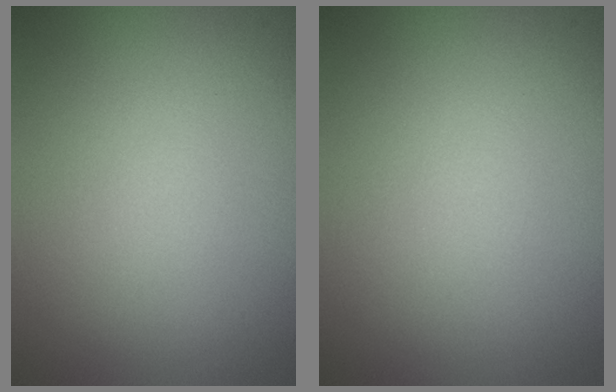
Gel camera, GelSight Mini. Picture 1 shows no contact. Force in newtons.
{"total": 0.0}